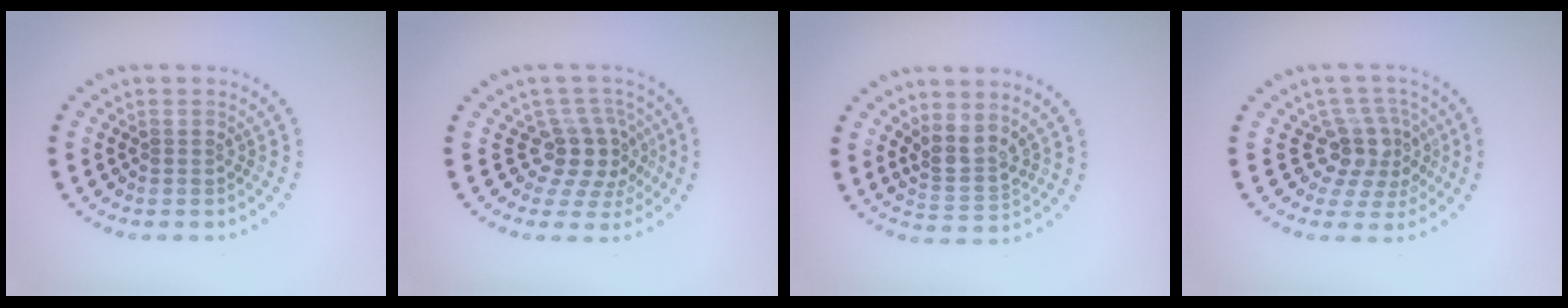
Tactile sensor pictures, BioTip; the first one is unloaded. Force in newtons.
{"total": 3.8, "press": 2.8, "slide": 2.6}
{"total": 2.9, "press": 2.3, "slide": 1.8}
{"total": 3.9, "press": 2.8, "slide": 2.7}